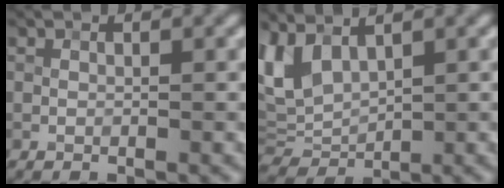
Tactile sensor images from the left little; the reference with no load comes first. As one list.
[{"total": 4.6, "force": [2.1, 2.7, 3.1], "torque": [-0.078, -0.006, 0.042]}]